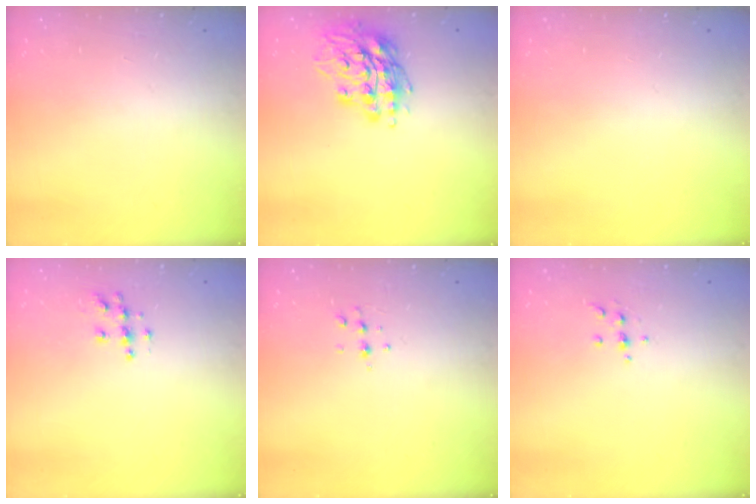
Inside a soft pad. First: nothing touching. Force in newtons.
{"total": 16.0, "press": 16.0, "slide": 1.4}
{"total": 0.0}
{"total": 7.6, "press": 7.6, "slide": 0.4}
{"total": 4.7, "press": 4.6, "slide": 1.0}
{"total": 3.5, "press": 3.3, "slide": 1.0}